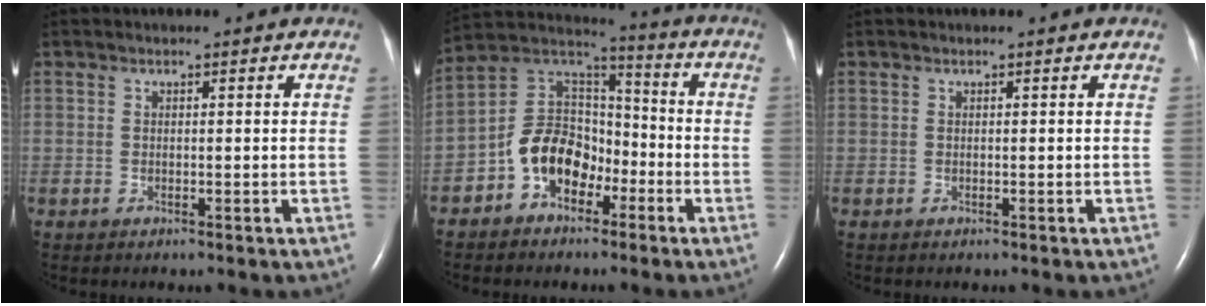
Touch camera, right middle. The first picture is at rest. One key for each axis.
{"total": 10.6, "fx": -4.8, "fy": 7.1, "fz": 6.2, "tx": -0.135, "ty": 0.034, "tz": -0.088}
{"total": 0.0}